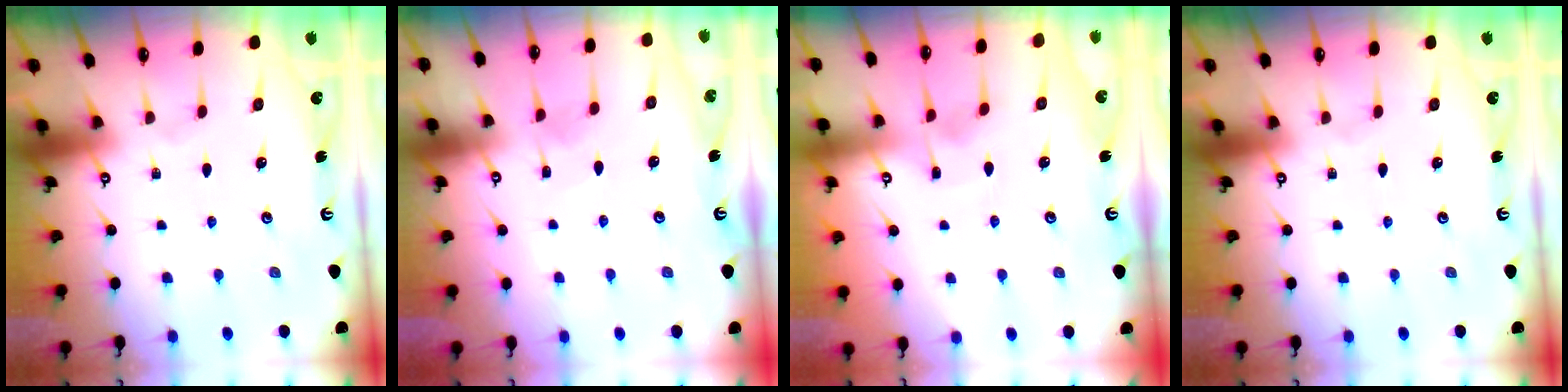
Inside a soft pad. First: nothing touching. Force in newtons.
{"total": 5.2, "press": 5.1, "slide": 0.6}
{"total": 2.6, "press": 2.6, "slide": 0.2}
{"total": 0.0}